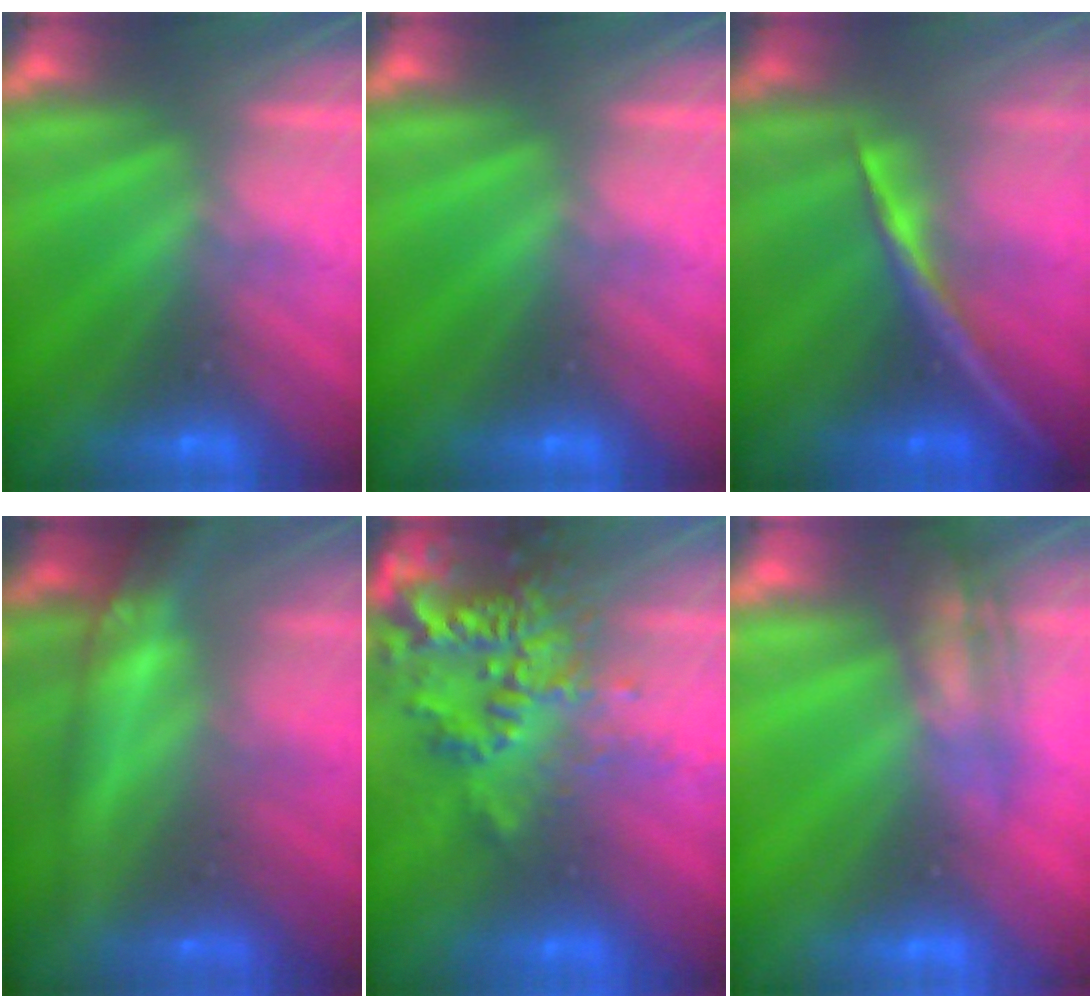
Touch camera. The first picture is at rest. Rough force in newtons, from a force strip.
{"total": 0.0}
{"total": 1.8}
{"total": 8.1}
{"total": 8.3}
{"total": 2.6}